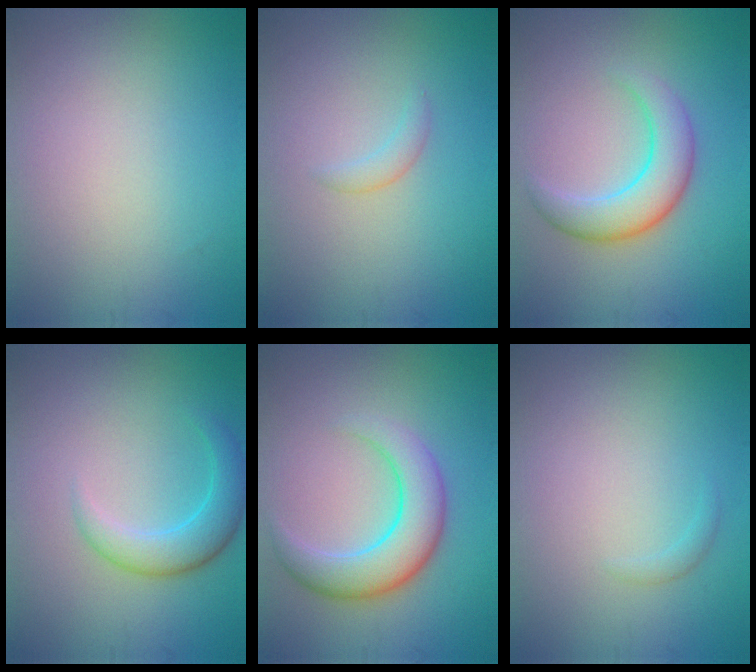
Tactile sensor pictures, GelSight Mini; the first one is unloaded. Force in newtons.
{"total": 1.1, "press": 1.1, "slide": 0.1}
{"total": 4.5, "press": 4.5, "slide": 0.1}
{"total": 3.6, "press": 3.6, "slide": 0.2}
{"total": 5.7, "press": 5.7, "slide": 0.1}
{"total": 0.6, "press": 0.6, "slide": 0.0}